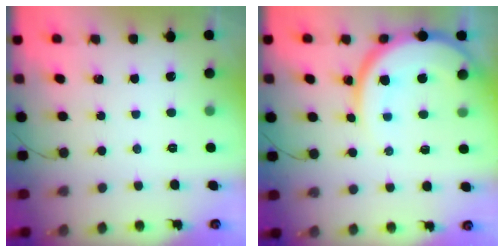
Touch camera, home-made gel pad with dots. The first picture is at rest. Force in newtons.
{"total": 11.1, "press": 11.0, "slide": 1.2}